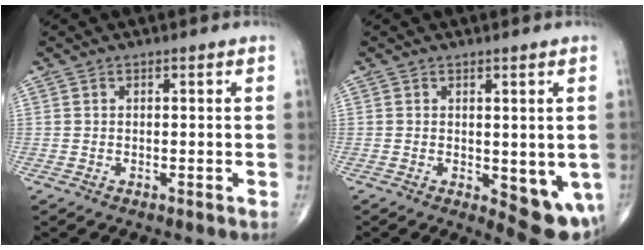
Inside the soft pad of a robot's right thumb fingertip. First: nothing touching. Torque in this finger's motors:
{"motor_torque": [-0.19, 0.66, 0.45, 0.42, 0.15]}